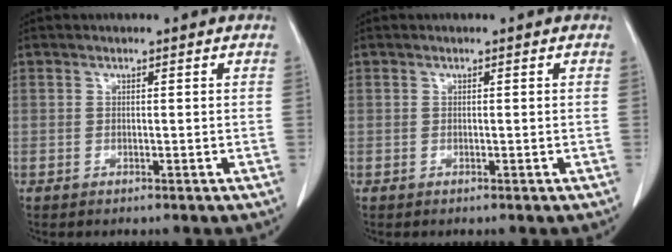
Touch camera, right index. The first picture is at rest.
{"total": 0.0}